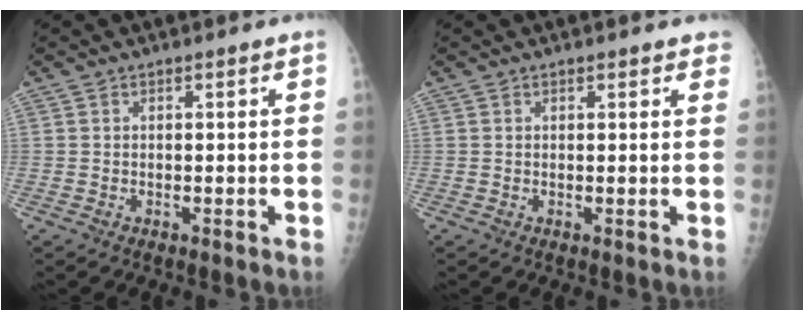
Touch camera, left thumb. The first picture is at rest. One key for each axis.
{"total": 2.3, "fx": 1.7, "fy": 0.9, "fz": 1.2, "tx": 0.004, "ty": 0.001, "tz": 0.015}